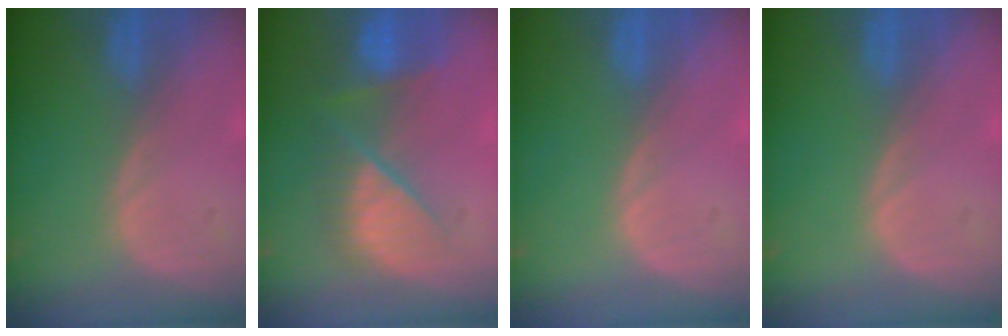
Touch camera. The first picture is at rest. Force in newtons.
{"total": 9.7, "press": 8.2, "slide": 5.1}
{"total": 0.0}
{"total": 0.0}